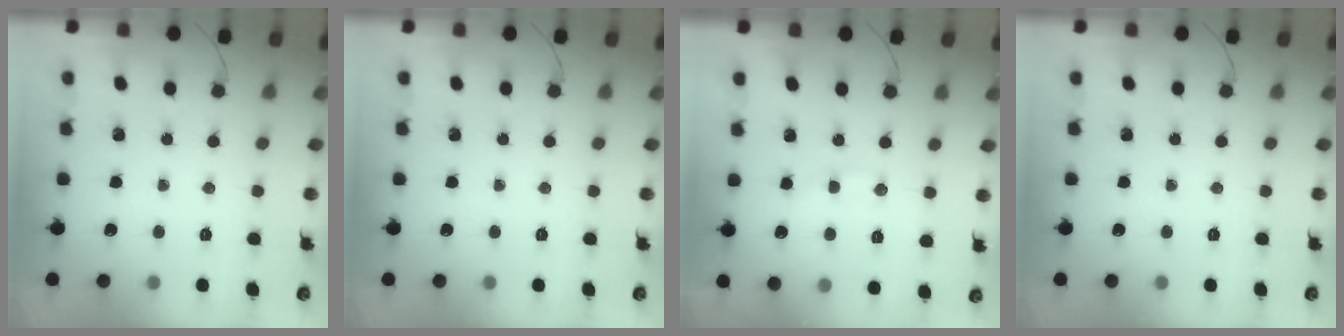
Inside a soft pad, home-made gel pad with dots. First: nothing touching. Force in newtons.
{"total": 0.0}
{"total": 8.6, "press": 8.6, "slide": 1.0}
{"total": 0.0}